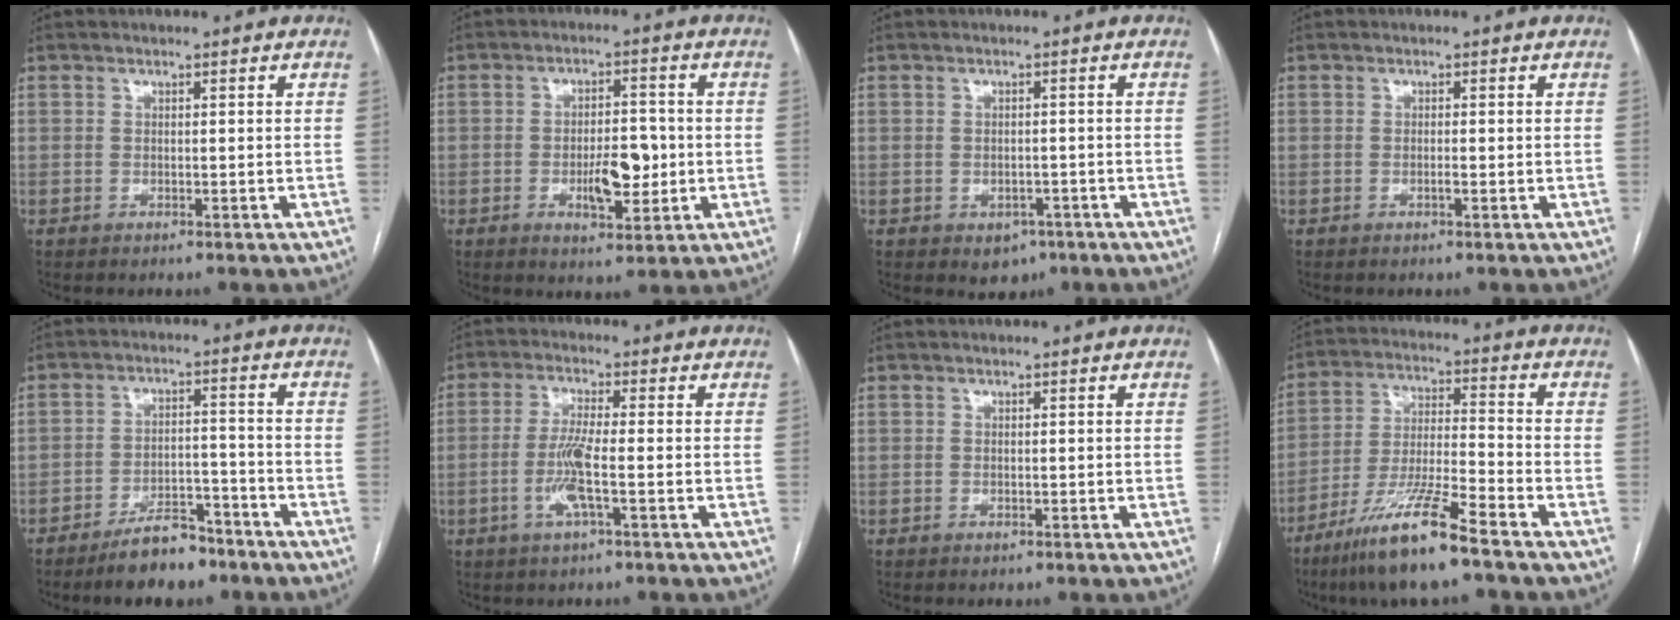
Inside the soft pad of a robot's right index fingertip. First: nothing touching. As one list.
[{"total": 7.5, "force": [-1.4, 2.9, 6.8], "torque": [-0.109, 0.003, -0.017]}, {"total": 3.2, "force": [-1.7, 2.3, 1.4], "torque": [-0.008, 0.002, -0.013]}, {"total": 0.9, "force": [-0.3, 0.1, 0.8], "torque": [-0.016, 0.000, -0.006]}, {"total": 7.1, "force": [-5.5, 3.0, 3.3], "torque": [-0.050, 0.009, -0.090]}, {"total": 5.9, "force": [-1.7, 0.2, 5.6], "torque": [-0.118, -0.005, -0.036]}, {"total": 0.0}, {"total": 13.3, "force": [-9.0, 0.3, 9.7], "torque": [-0.191, -0.031, -0.170]}]